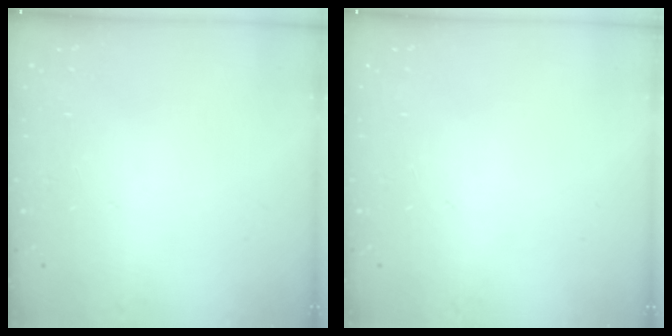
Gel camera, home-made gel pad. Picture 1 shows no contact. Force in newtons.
{"total": 0.0}